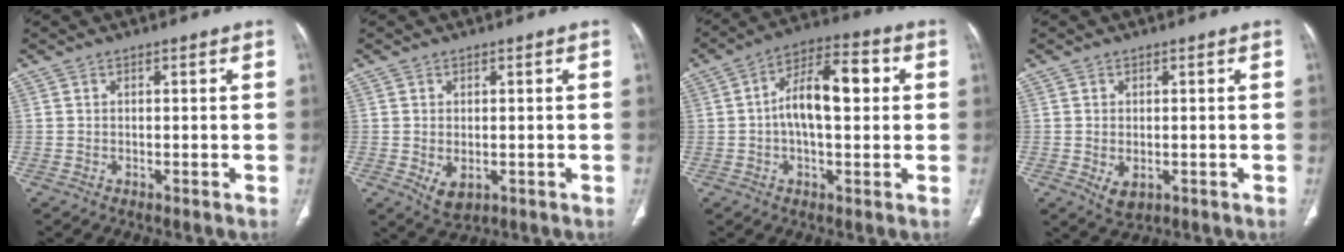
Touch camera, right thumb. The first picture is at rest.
{"total": 4.1, "force": [-0.8, 2.6, 3.0], "torque": [-0.050, -0.008, 0.000]}
{"total": 12.5, "force": [1.2, 6.1, 10.9], "torque": [-0.173, 0.031, 0.013]}
{"total": 3.5, "force": [-0.7, 2.3, 2.5], "torque": [-0.044, -0.006, -0.001]}